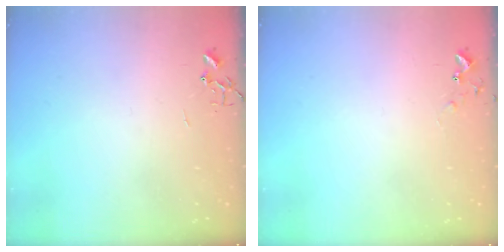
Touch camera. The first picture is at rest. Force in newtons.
{"total": 5.0, "press": 5.0, "slide": 0.5}